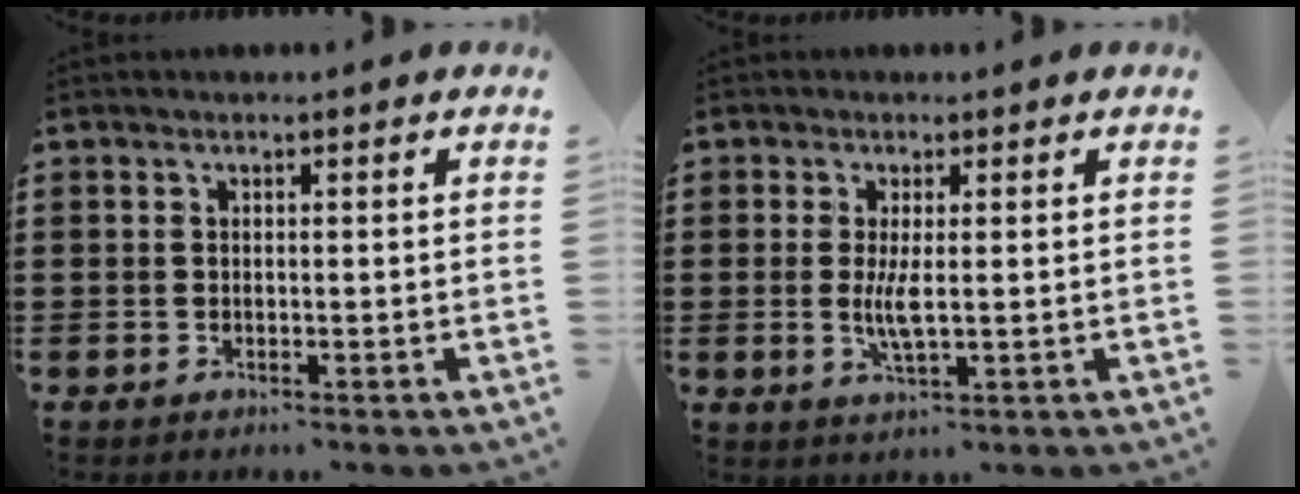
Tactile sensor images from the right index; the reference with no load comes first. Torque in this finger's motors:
{"motor_torque": [2.06, 0.08, 0.87, 0.16]}